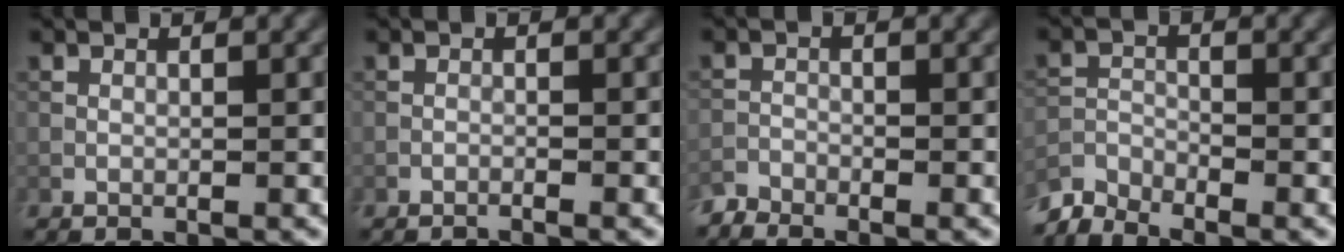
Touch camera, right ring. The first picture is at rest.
{"total": 0.7, "force": [-0.6, -0.1, 0.2], "torque": [-0.006, 0.003, -0.014]}
{"total": 1.8, "force": [-1.8, 0.2, 0.1], "torque": [-0.011, -0.001, -0.045]}
{"total": 3.1, "force": [-3.1, 0.5, 0.5], "torque": [-0.011, -0.006, -0.072]}